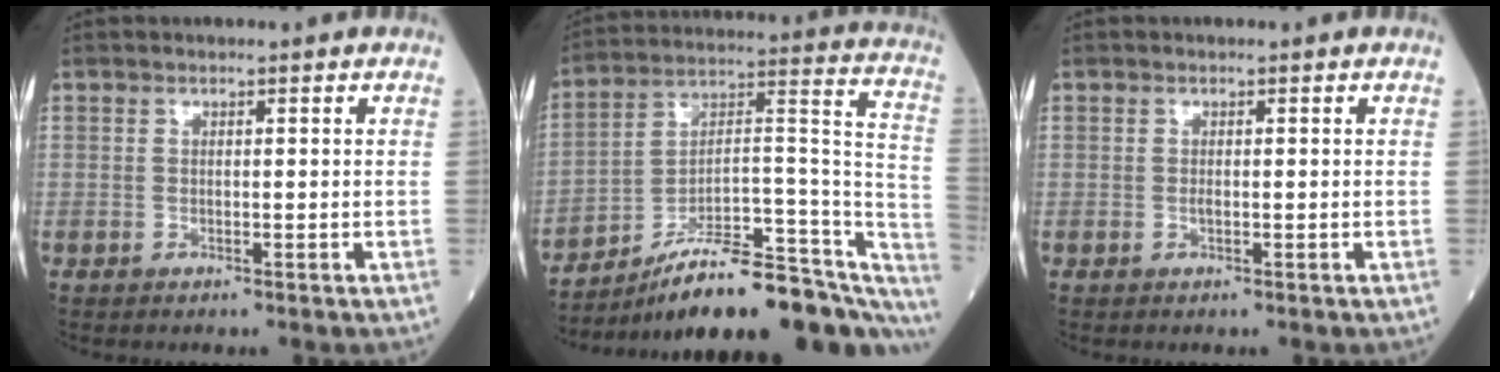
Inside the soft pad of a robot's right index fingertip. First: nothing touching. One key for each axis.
{"total": 25.3, "fx": -19.5, "fy": 4.9, "fz": 15.3, "tx": -0.137, "ty": 0.037, "tz": -0.288}
{"total": 0.5, "fx": -0.2, "fy": 0.2, "fz": 0.5, "tx": -0.013, "ty": -0.001, "tz": -0.004}